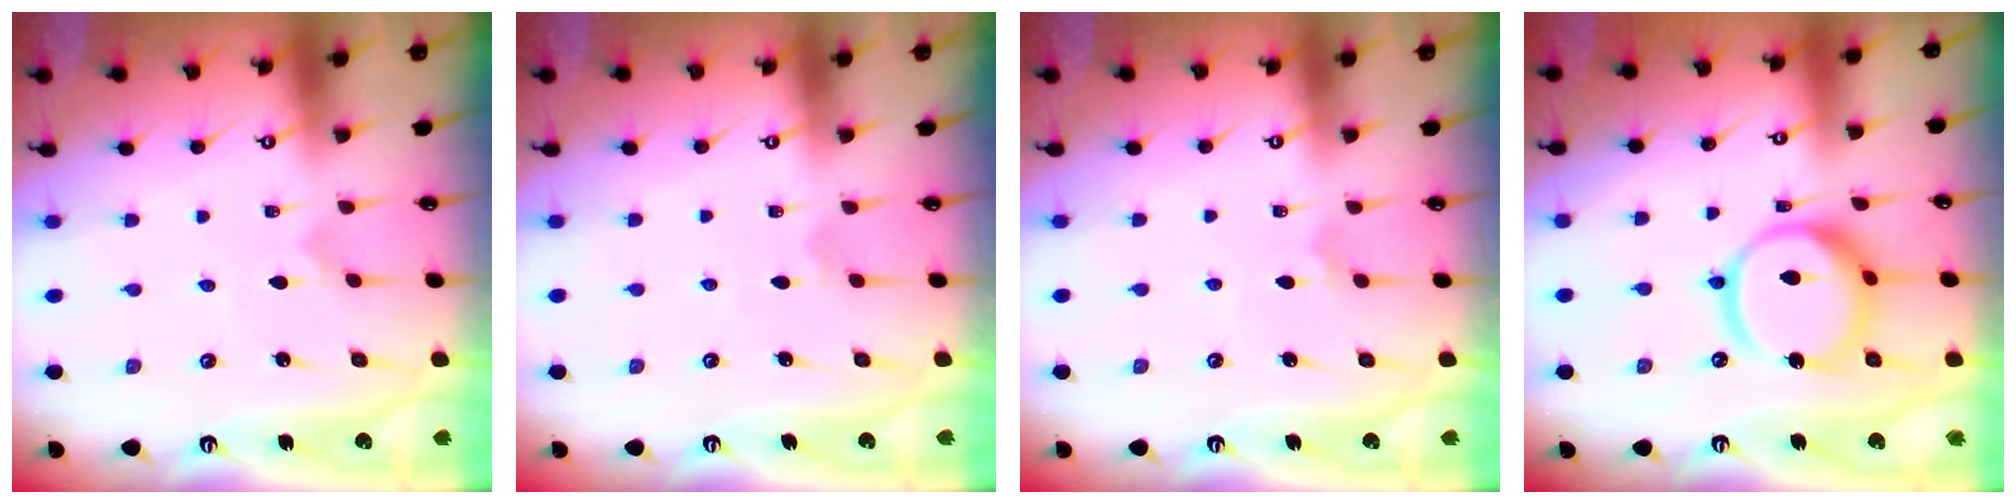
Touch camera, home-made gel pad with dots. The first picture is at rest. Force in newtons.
{"total": 3.7, "press": 3.7, "slide": 0.4}
{"total": 2.7, "press": 2.7, "slide": 0.3}
{"total": 14.7, "press": 14.6, "slide": 1.6}